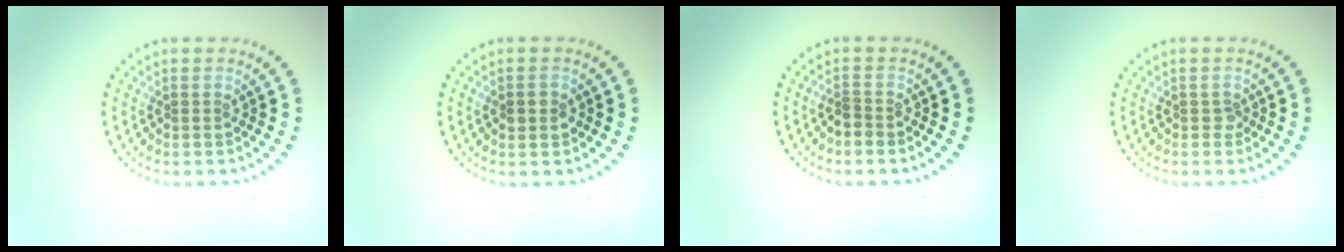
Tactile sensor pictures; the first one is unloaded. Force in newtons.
{"total": 2.1, "press": 2.1, "slide": 0.0}
{"total": 1.5, "press": 1.2, "slide": 0.9}
{"total": 0.6, "press": 0.5, "slide": 0.3}